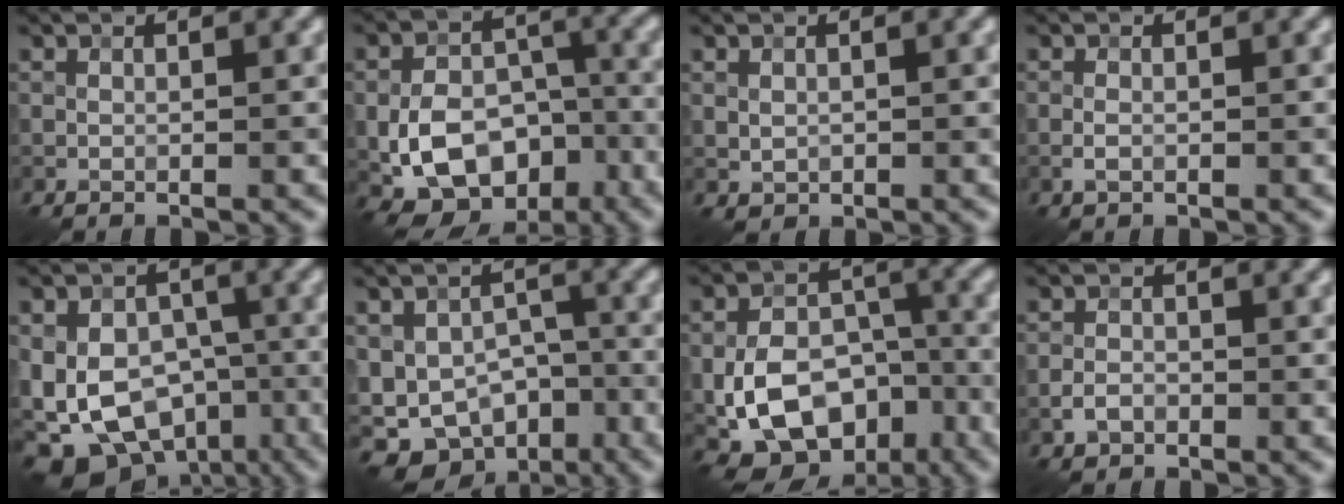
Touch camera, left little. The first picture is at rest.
{"total": 9.4, "force": [-3.3, 6.4, 6.0], "torque": [-0.105, -0.006, -0.056]}
{"total": 0.8, "force": [0.1, 0.7, 0.3], "torque": [-0.008, -0.003, 0.007]}
{"total": 1.0, "force": [-0.3, 0.6, 0.7], "torque": [-0.017, 0.000, -0.007]}
{"total": 14.8, "force": [-5.3, 10.5, 9.1], "torque": [-0.171, -0.010, -0.077]}
{"total": 12.4, "force": [-6.4, 8.6, 6.3], "torque": [-0.096, -0.023, -0.076]}
{"total": 11.0, "force": [-4.0, 7.4, 7.1], "torque": [-0.128, -0.008, -0.062]}
{"total": 1.7, "force": [-0.8, 1.2, 0.8], "torque": [-0.014, 0.001, -0.020]}